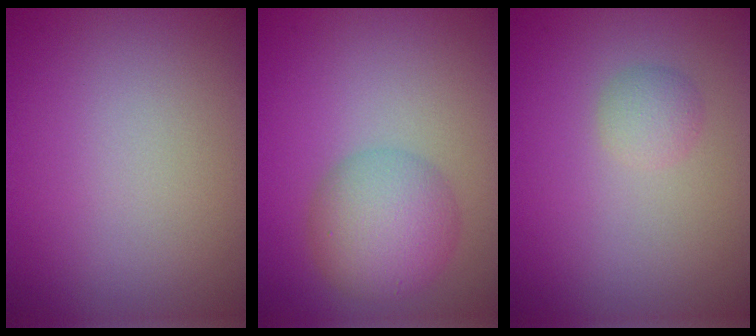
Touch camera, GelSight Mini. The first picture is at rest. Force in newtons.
{"total": 4.9, "press": 4.9, "slide": 0.1}
{"total": 1.4, "press": 1.4, "slide": 0.0}